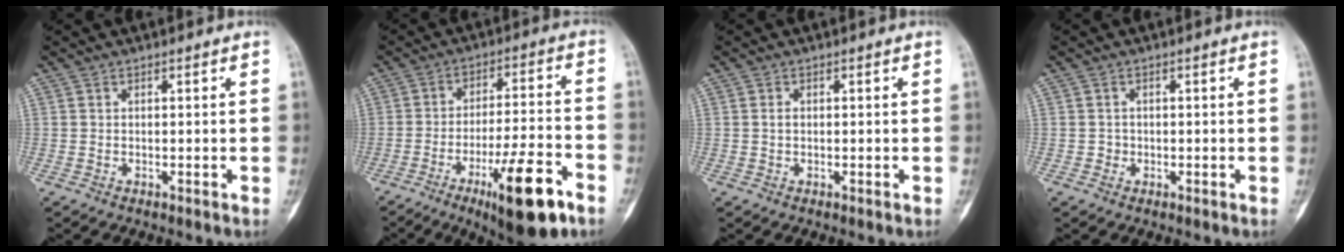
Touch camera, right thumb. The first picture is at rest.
{"total": 16.0, "force": [-8.4, 3.6, 13.2], "torque": [-0.208, 0.039, -0.123]}
{"total": 1.0, "force": [0.1, 0.7, 0.7], "torque": [-0.012, 0.003, 0.001]}
{"total": 1.1, "force": [-0.3, 1.0, 0.1], "torque": [0.008, 0.006, -0.008]}